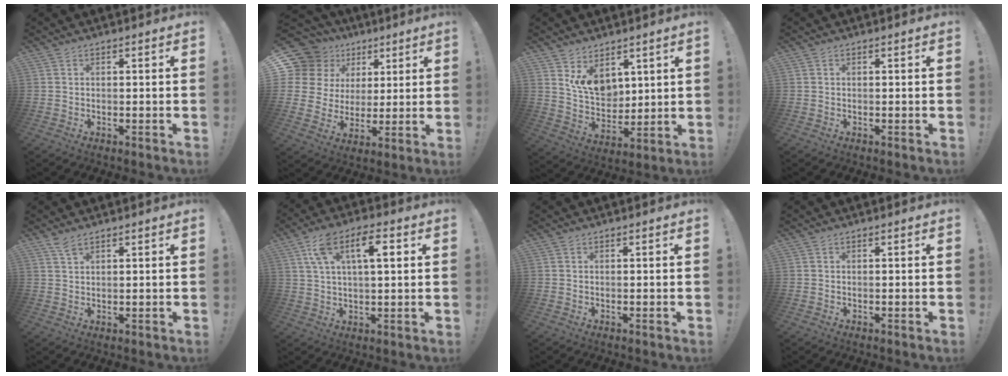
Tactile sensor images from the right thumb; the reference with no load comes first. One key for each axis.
{"total": 12.7, "fx": 5.9, "fy": 10.4, "fz": 4.2, "tx": -0.077, "ty": -0.034, "tz": 0.132}
{"total": 10.7, "fx": 5.6, "fy": 7.6, "fz": 5.1, "tx": -0.092, "ty": -0.038, "tz": 0.112}
{"total": 0.0}
{"total": 3.0, "fx": 2.2, "fy": 0.8, "fz": 1.8, "tx": -0.038, "ty": -0.008, "tz": 0.040}
{"total": 11.2, "fx": 3.6, "fy": 4.7, "fz": 9.5, "tx": -0.152, "ty": 0.008, "tz": 0.062}
{"total": 0.0}
{"total": 0.0}